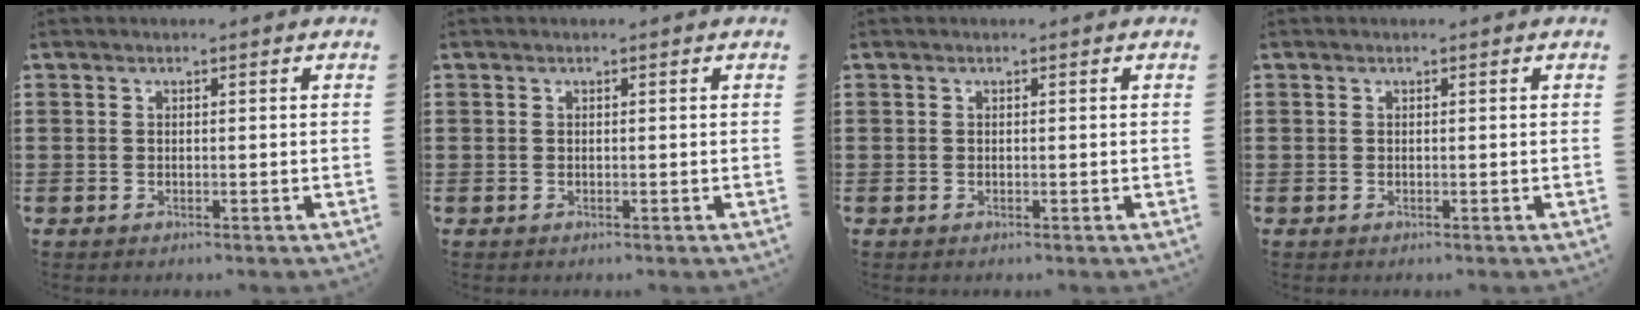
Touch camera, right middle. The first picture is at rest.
{"total": 0.0}
{"total": 0.0}
{"total": 0.0}